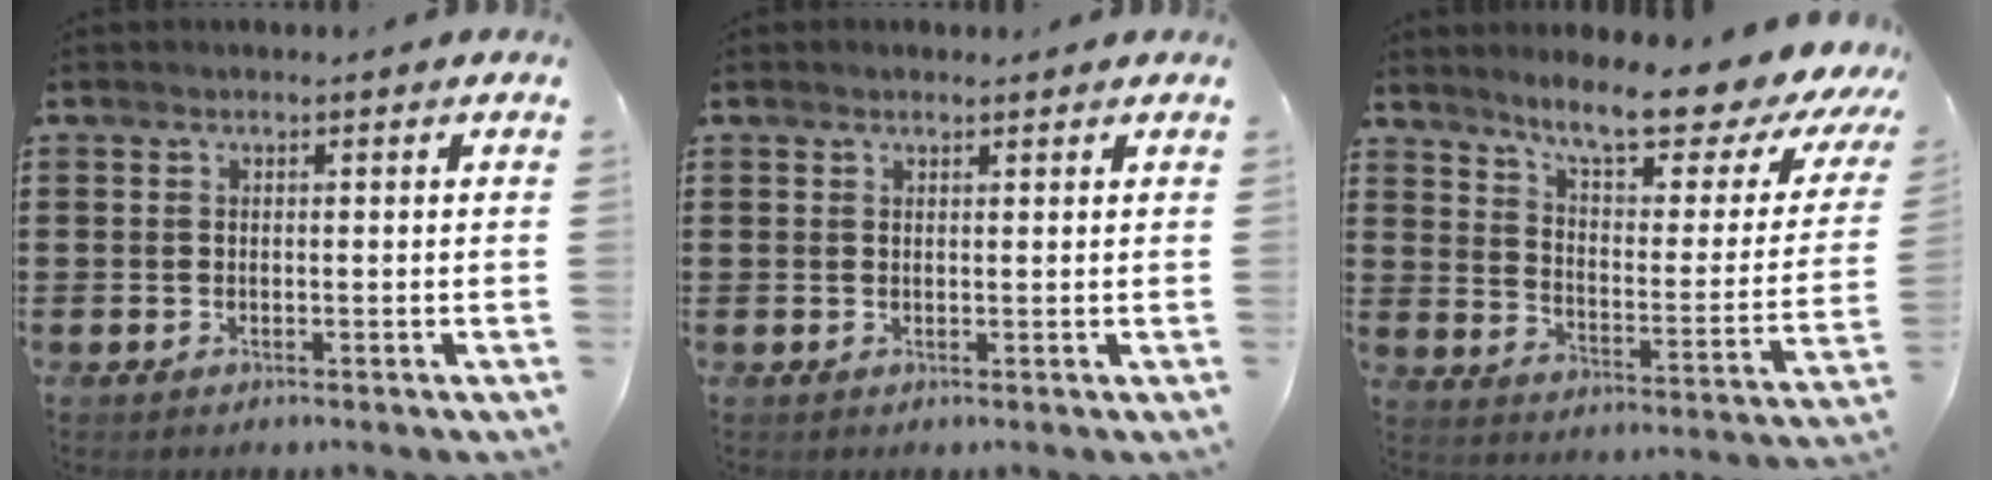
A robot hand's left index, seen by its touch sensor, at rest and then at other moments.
{"total": 0.9, "force": [0.9, 0.2, 0.2], "torque": [-0.005, 0.001, 0.017]}
{"total": 11.2, "force": [9.2, 0.9, 6.3], "torque": [-0.123, -0.067, 0.150]}